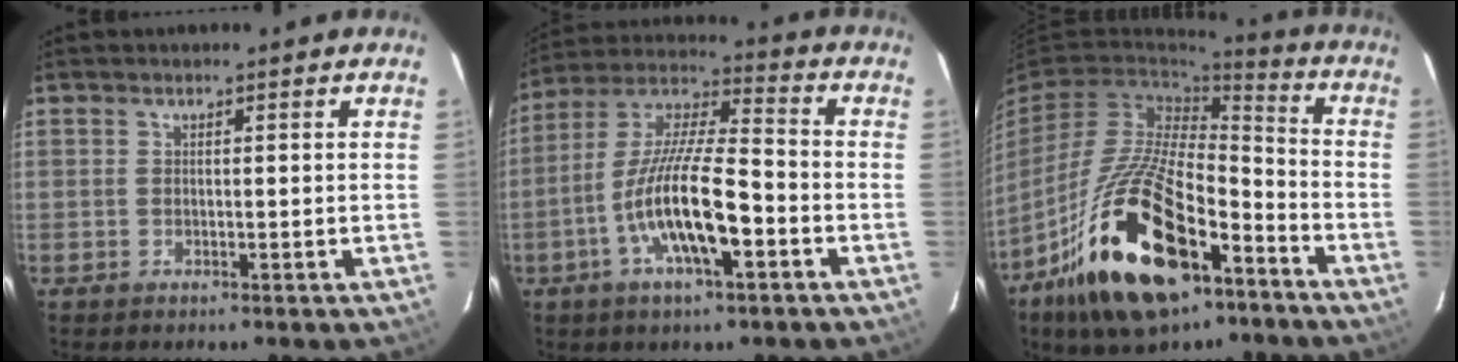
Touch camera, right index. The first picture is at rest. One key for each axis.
{"total": 15.4, "fx": -5.6, "fy": 3.7, "fz": 13.9, "tx": -0.274, "ty": -0.006, "tz": -0.108}
{"total": 24.8, "fx": -13.6, "fy": 10.8, "fz": 17.8, "tx": -0.341, "ty": -0.010, "tz": -0.228}